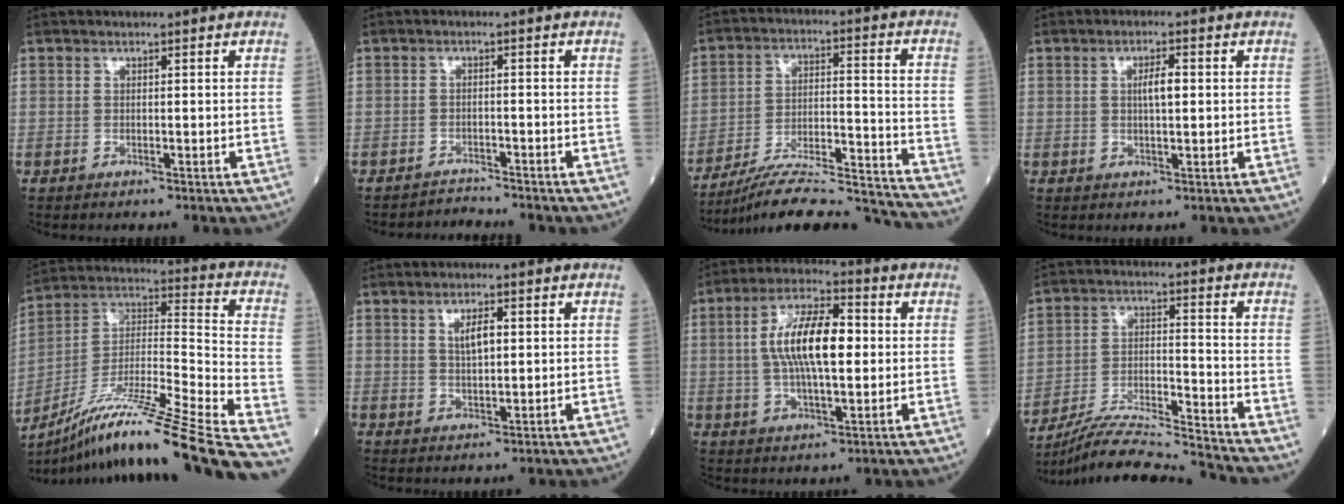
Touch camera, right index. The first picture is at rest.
{"total": 2.4, "force": [-2.1, -0.5, -1.1], "torque": [0.024, -0.011, -0.033]}
{"total": 20.0, "force": [-18.9, 0.2, 6.6], "torque": [-0.091, 0.008, -0.287]}
{"total": 3.6, "force": [0.5, 0.8, 3.5], "torque": [-0.061, 0.004, 0.006]}
{"total": 27.3, "force": [-21.2, -0.9, 17.2], "torque": [-0.237, -0.020, -0.361]}
{"total": 3.6, "force": [1.1, 1.1, 3.2], "torque": [-0.059, 0.002, 0.021]}
{"total": 12.0, "force": [1.1, 3.6, 11.4], "torque": [-0.217, 0.017, 0.018]}
{"total": 12.9, "force": [-12.4, -1.7, 3.2], "torque": [-0.054, 0.008, -0.226]}